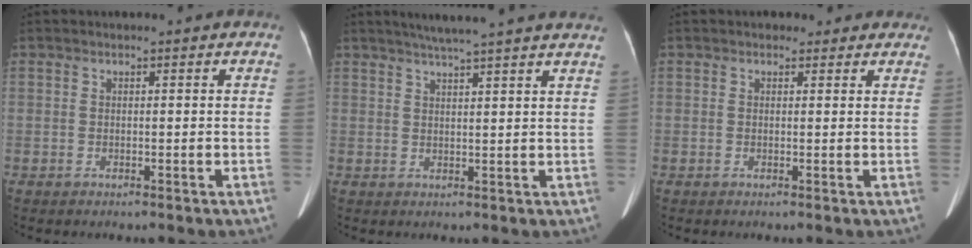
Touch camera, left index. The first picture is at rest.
{"total": 12.9, "force": [11.1, -0.4, 6.6], "torque": [-0.106, 0.023, 0.135]}
{"total": 3.9, "force": [3.2, 2.2, 0.3], "torque": [0.013, 0.007, 0.029]}